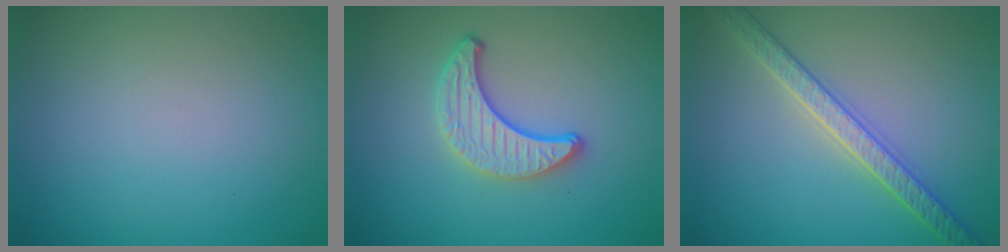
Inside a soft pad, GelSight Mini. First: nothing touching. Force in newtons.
{"total": 3.6, "press": 3.1, "slide": 1.8}
{"total": 3.8, "press": 3.7, "slide": 0.9}